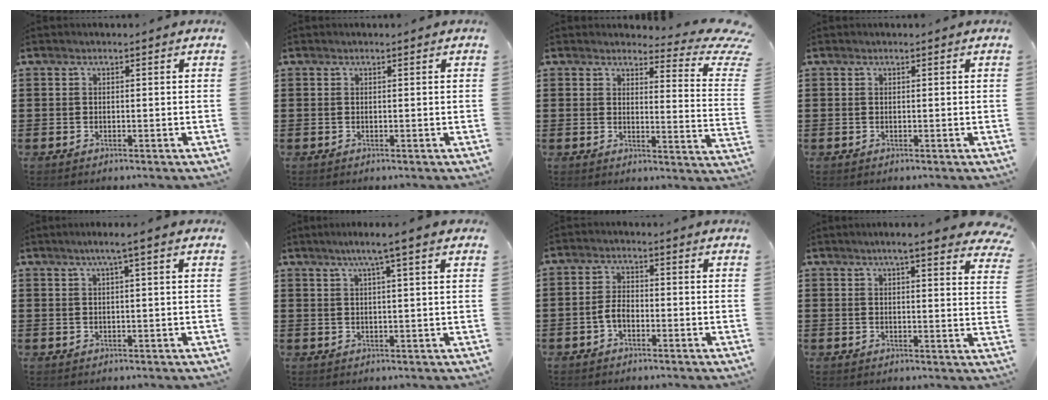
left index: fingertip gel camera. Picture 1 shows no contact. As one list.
[{"total": 0.0}, {"total": 4.8, "force": [3.8, 1.3, 2.7], "torque": [-0.046, -0.024, 0.059]}, {"total": 0.0}, {"total": 2.2, "force": [0.8, -0.3, 2.0], "torque": [-0.038, -0.002, 0.012]}, {"total": 3.7, "force": [2.2, -0.6, 2.9], "torque": [-0.059, 0.002, 0.036]}, {"total": 3.1, "force": [-1.3, 1.5, 2.4], "torque": [-0.059, 0.003, -0.029]}, {"total": 5.1, "force": [4.2, 0.1, 2.9], "torque": [-0.061, -0.008, 0.072]}]